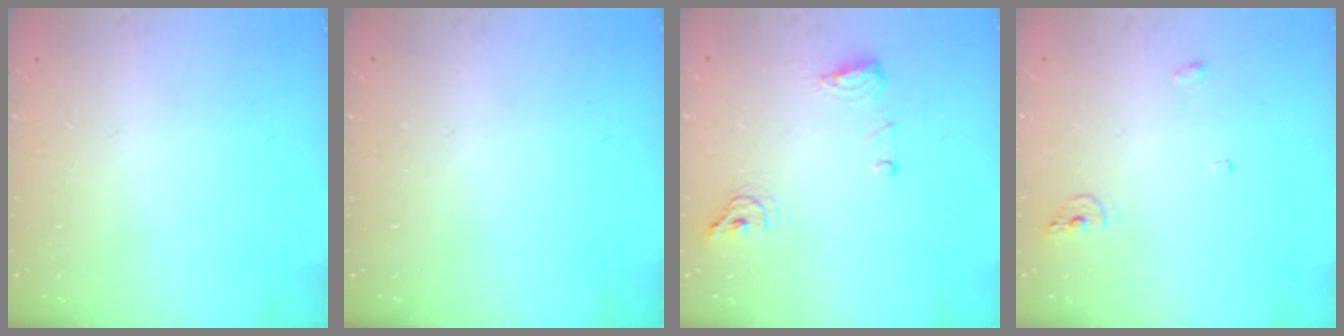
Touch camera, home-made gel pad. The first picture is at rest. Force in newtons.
{"total": 0.0}
{"total": 8.2, "press": 8.1, "slide": 1.5}
{"total": 5.7, "press": 5.6, "slide": 1.2}